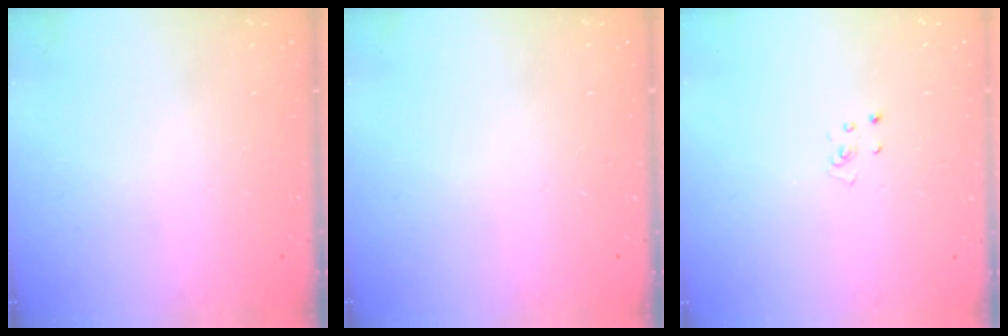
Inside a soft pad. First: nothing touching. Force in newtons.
{"total": 0.0}
{"total": 2.3, "press": 2.3, "slide": 0.2}